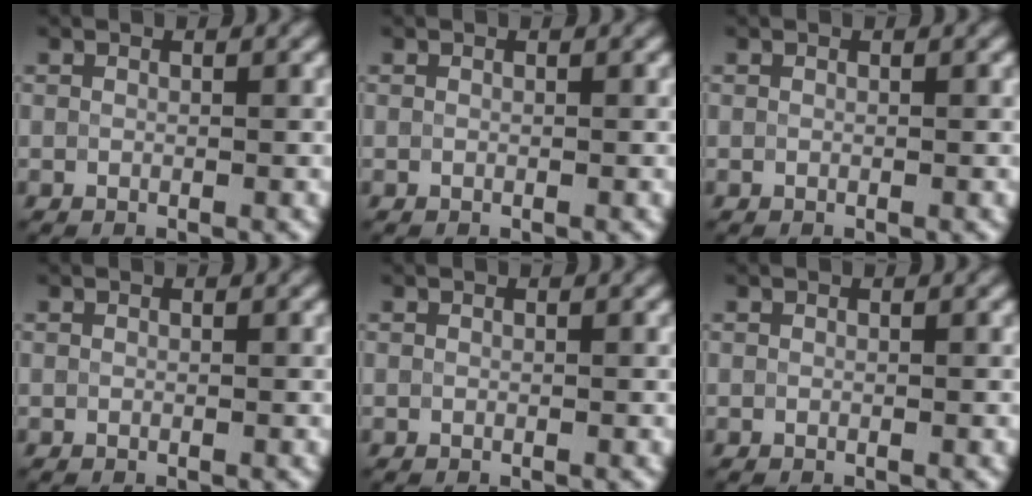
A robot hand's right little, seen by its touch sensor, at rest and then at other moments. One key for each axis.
{"total": 0.0}
{"total": 0.0}
{"total": 0.0}
{"total": 0.0}
{"total": 0.0}